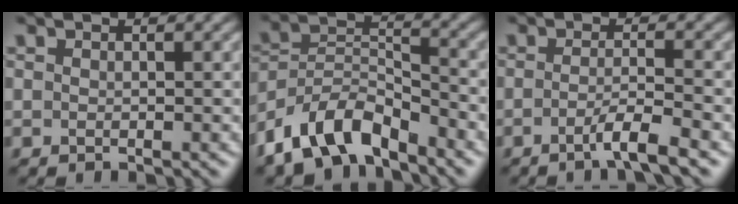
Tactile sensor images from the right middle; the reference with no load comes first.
{"total": 7.7, "force": [-5.7, 3.4, 3.8], "torque": [-0.064, 0.000, -0.119]}
{"total": 3.1, "force": [-1.7, 0.3, 2.6], "torque": [-0.040, 0.002, -0.041]}